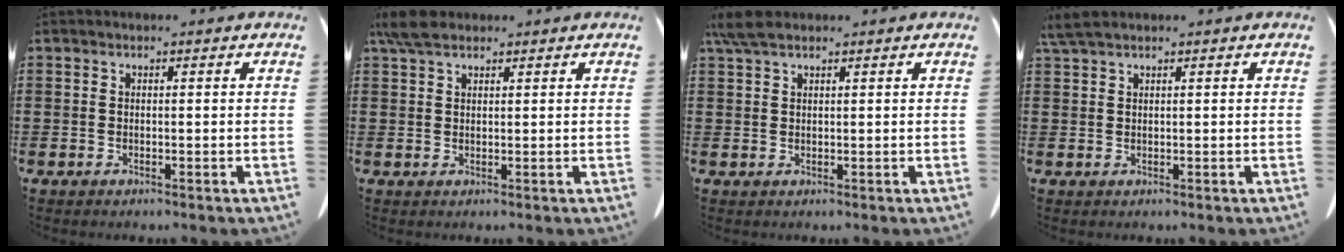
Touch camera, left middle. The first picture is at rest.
{"total": 3.7, "force": [2.6, 1.5, 2.1], "torque": [-0.050, 0.006, 0.050]}
{"total": 3.2, "force": [2.1, 1.0, 2.2], "torque": [-0.050, 0.003, 0.041]}
{"total": 1.9, "force": [1.5, 0.2, 1.2], "torque": [-0.028, -0.002, 0.029]}